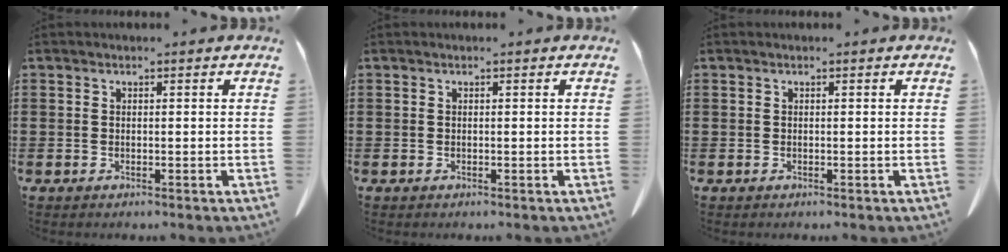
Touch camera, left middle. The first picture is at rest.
{"total": 0.0}
{"total": 0.0}